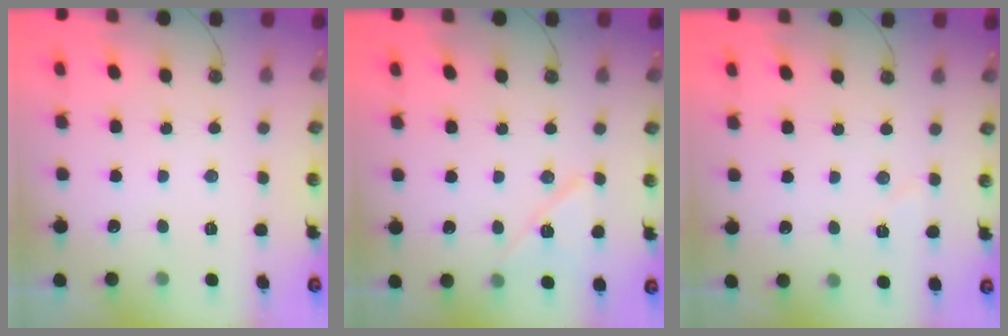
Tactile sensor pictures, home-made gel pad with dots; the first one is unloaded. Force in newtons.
{"total": 9.9, "press": 9.9, "slide": 0.5}
{"total": 4.0, "press": 3.9, "slide": 0.8}